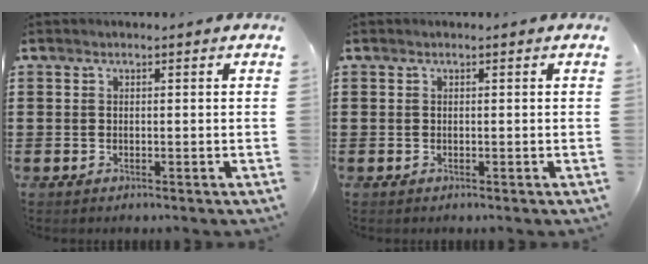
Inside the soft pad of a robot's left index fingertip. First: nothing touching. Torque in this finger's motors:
{"motor_torque": [0.00, 0.00, 0.00, 0.01]}